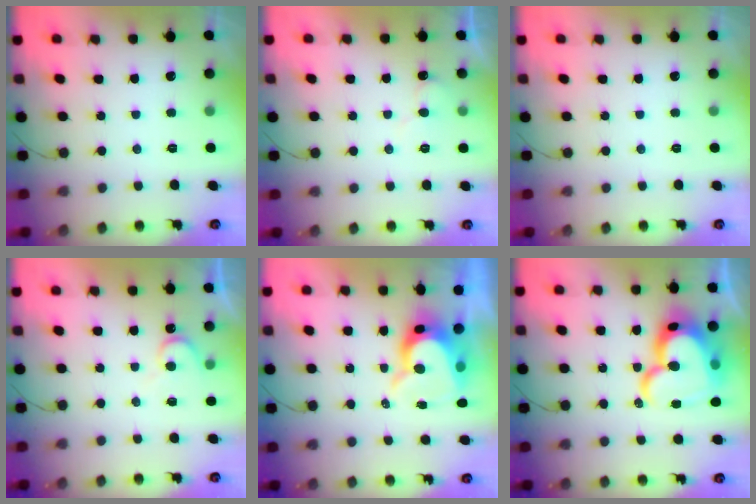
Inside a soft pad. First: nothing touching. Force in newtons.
{"total": 6.1, "press": 6.1, "slide": 0.4}
{"total": 0.0}
{"total": 5.4, "press": 5.4, "slide": 0.6}
{"total": 9.6, "press": 9.6, "slide": 0.8}
{"total": 24.2, "press": 24.2, "slide": 1.6}